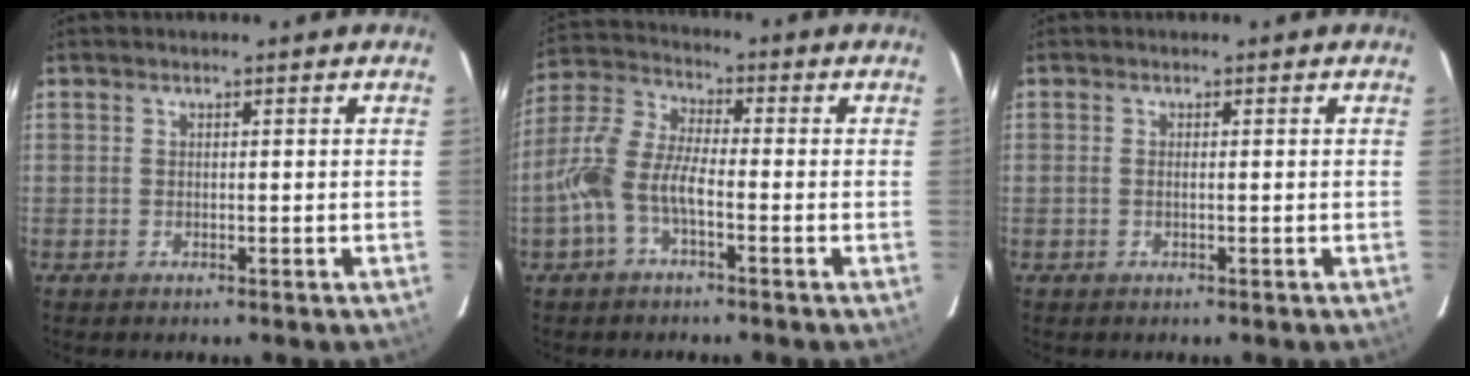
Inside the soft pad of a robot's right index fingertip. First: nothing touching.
{"total": 8.9, "force": [-3.1, 3.4, 7.6], "torque": [-0.177, 0.013, -0.065]}
{"total": 0.7, "force": [-0.1, -0.1, 0.6], "torque": [-0.012, 0.001, -0.004]}